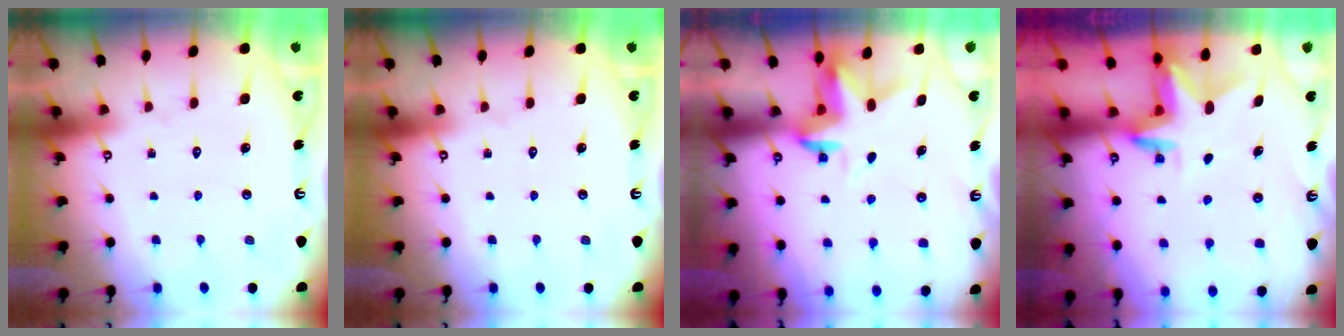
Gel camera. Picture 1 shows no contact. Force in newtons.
{"total": 0.0}
{"total": 3.5, "press": 3.5, "slide": 0.2}
{"total": 3.1, "press": 3.1, "slide": 0.2}